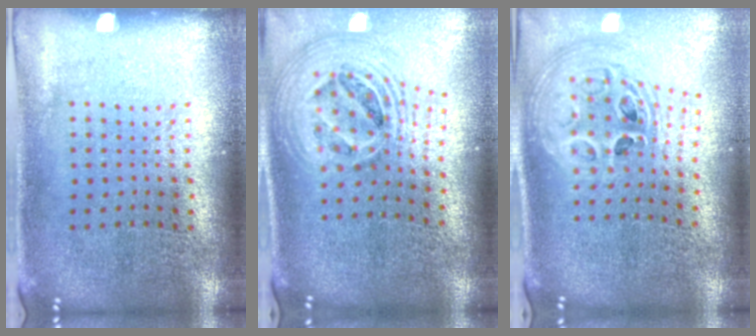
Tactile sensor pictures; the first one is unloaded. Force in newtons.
{"total": 2.6, "press": 1.9, "slide": 1.8}
{"total": 2.6, "press": 1.9, "slide": 1.8}